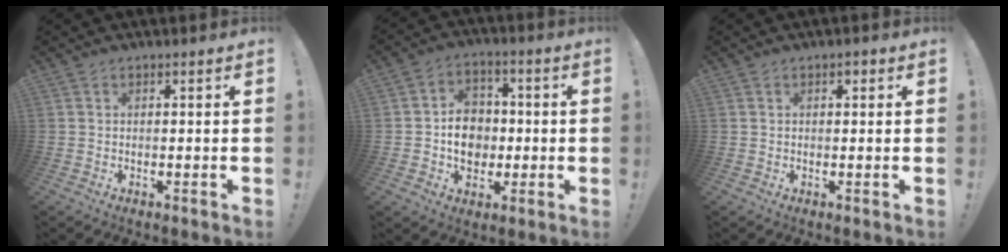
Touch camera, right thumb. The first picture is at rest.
{"total": 11.0, "force": [-1.3, 9.3, 5.7], "torque": [-0.079, 0.015, -0.019]}
{"total": 1.1, "force": [0.4, 0.8, 0.7], "torque": [-0.005, 0.001, 0.005]}